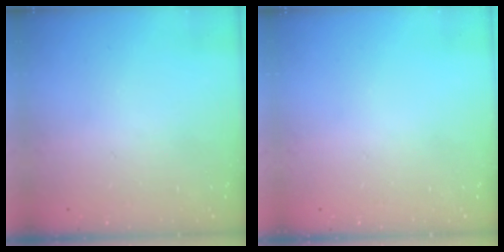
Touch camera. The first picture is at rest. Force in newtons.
{"total": 0.0}